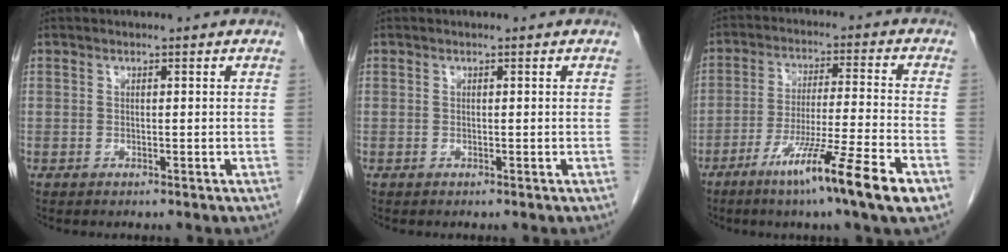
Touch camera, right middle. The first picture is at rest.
{"total": 0.0}
{"total": 13.7, "force": [-7.7, -1.1, 11.2], "torque": [-0.196, -0.036, -0.132]}